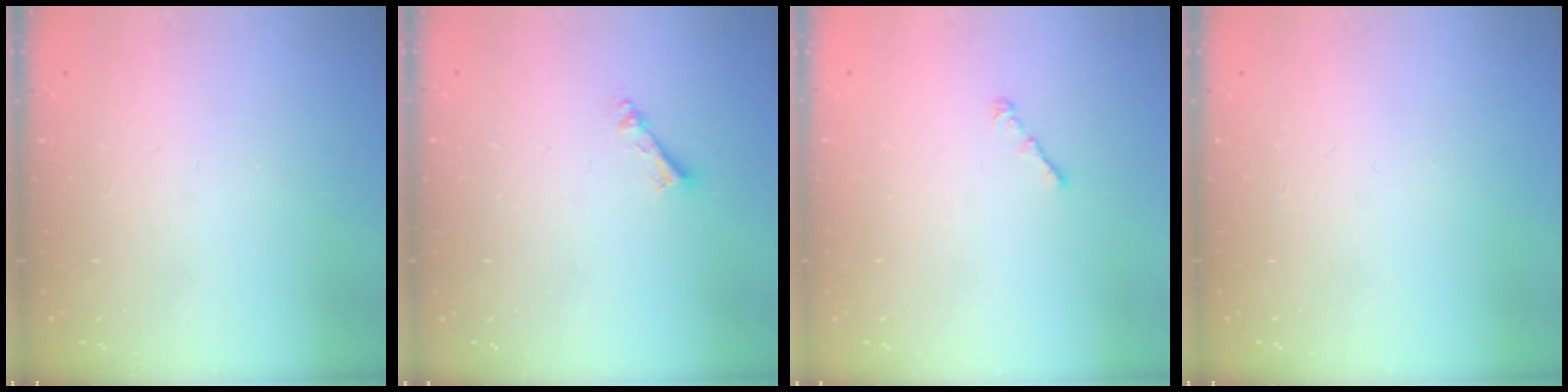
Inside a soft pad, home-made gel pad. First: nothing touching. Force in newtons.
{"total": 2.4, "press": 2.4, "slide": 0.4}
{"total": 1.0, "press": 0.9, "slide": 0.5}
{"total": 0.0}